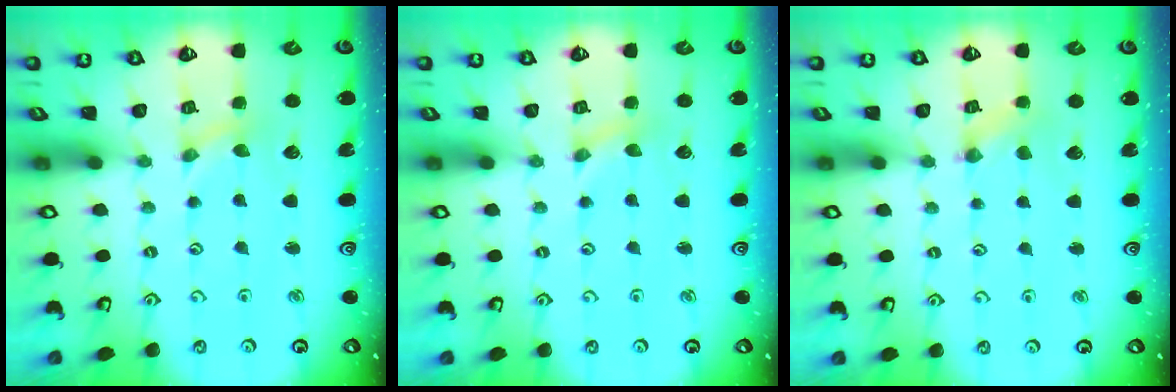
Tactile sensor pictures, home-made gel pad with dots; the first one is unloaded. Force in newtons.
{"total": 0.0}
{"total": 0.8, "press": 0.7, "slide": 0.1}